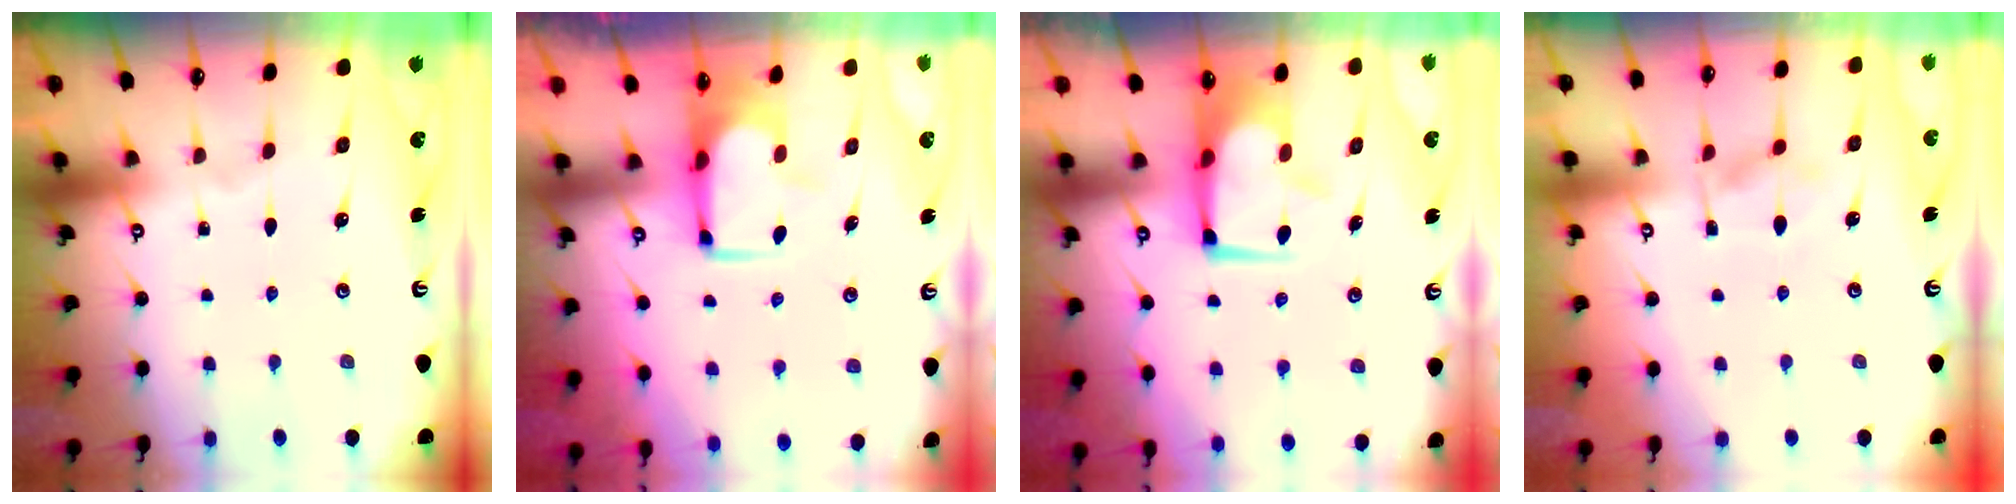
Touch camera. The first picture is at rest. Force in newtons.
{"total": 2.0, "press": 2.0, "slide": 0.2}
{"total": 2.9, "press": 2.8, "slide": 0.8}
{"total": 5.7, "press": 5.7, "slide": 1.0}